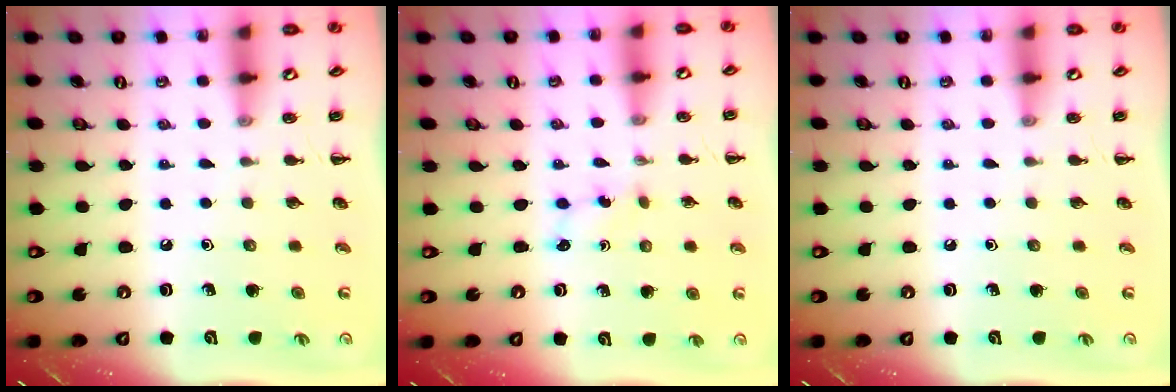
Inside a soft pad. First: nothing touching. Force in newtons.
{"total": 2.2, "press": 2.1, "slide": 0.8}
{"total": 0.0}